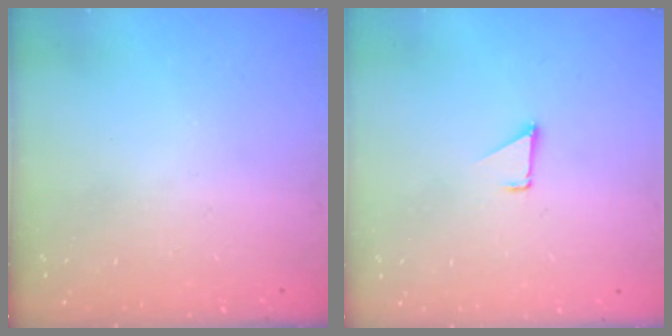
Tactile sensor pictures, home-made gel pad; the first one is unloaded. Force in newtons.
{"total": 1.0, "press": 1.0, "slide": 0.1}